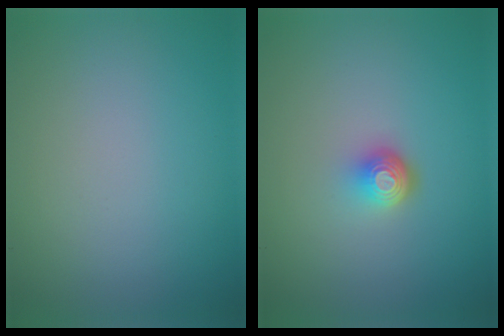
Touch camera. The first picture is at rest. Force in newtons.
{"total": 2.3, "press": 1.5, "slide": 1.7}